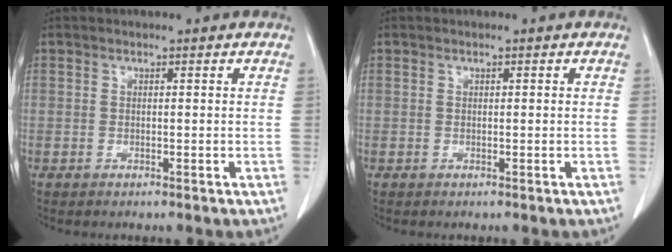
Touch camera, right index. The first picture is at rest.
{"total": 0.0}